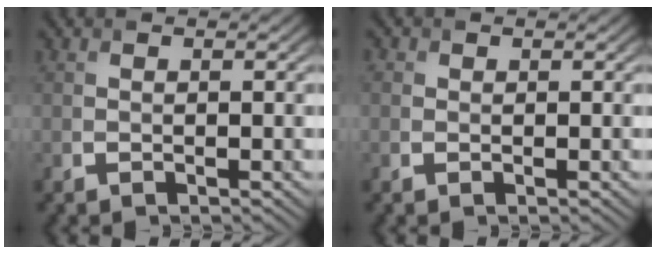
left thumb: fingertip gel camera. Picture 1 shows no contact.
{"total": 1.0, "force": [0.2, 0.9, 0.2], "torque": [-0.005, 0.000, 0.004]}